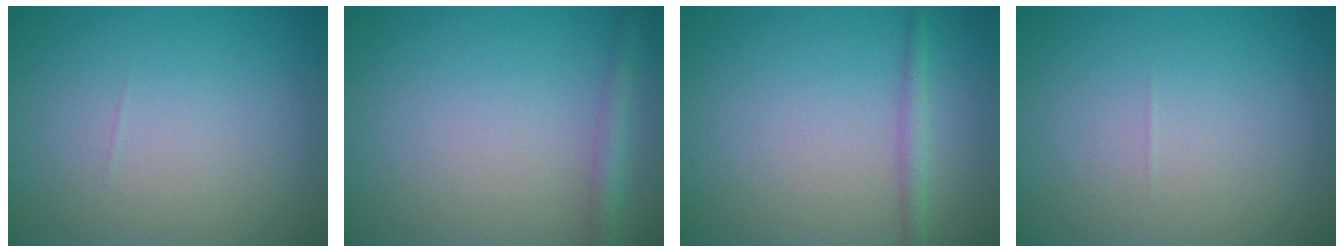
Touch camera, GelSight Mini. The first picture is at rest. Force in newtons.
{"total": 2.2, "press": 2.2, "slide": 0.1}
{"total": 1.6, "press": 1.6, "slide": 0.1}
{"total": 0.0}